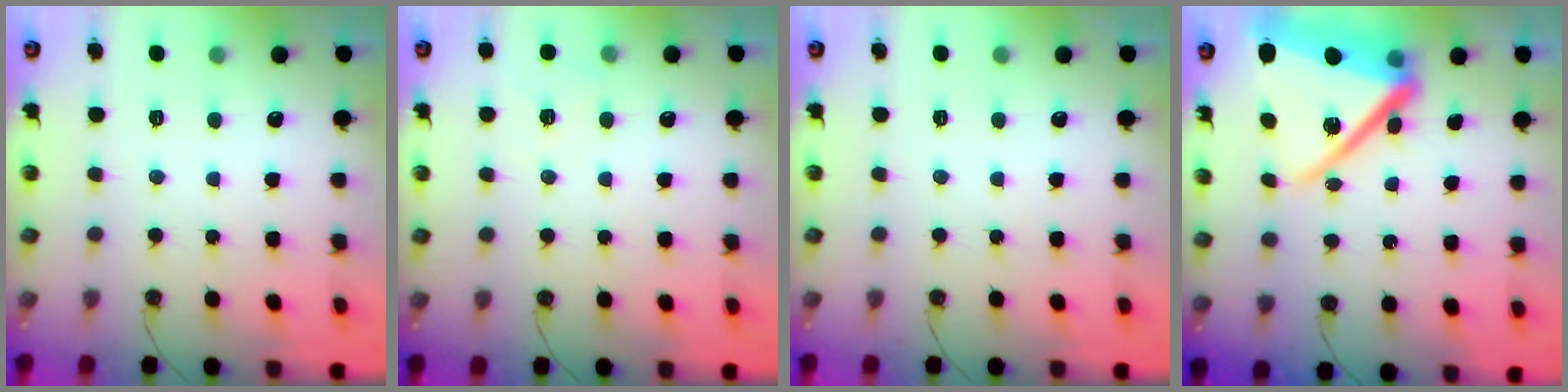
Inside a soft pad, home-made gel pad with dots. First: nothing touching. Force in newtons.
{"total": 5.0, "press": 4.2, "slide": 2.6}
{"total": 0.0}
{"total": 18.5, "press": 18.4, "slide": 1.7}